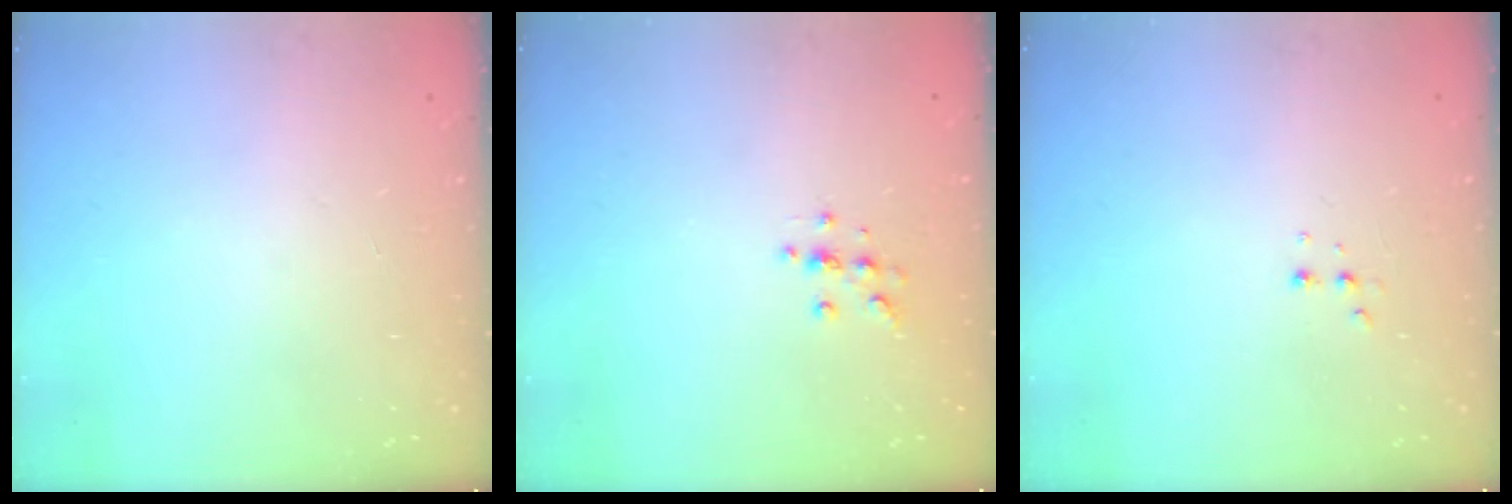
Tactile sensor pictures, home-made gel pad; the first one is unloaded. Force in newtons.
{"total": 5.0, "press": 4.8, "slide": 1.2}
{"total": 2.9, "press": 2.8, "slide": 1.0}